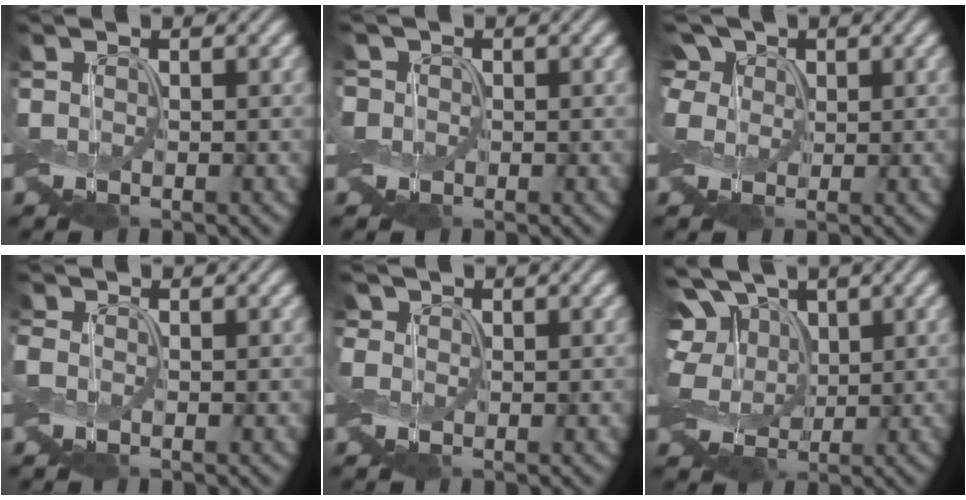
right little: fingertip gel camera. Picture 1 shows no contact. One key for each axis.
{"total": 1.1, "fx": -0.1, "fy": 1.1, "fz": -0.1, "tx": 0.003, "ty": 0.003, "tz": -0.010}
{"total": 3.8, "fx": 1.9, "fy": 2.9, "fz": 1.5, "tx": -0.047, "ty": 0.009, "tz": 0.032}
{"total": 0.5, "fx": -0.3, "fy": 0.4, "fz": 0.2, "tx": -0.006, "ty": 0.003, "tz": -0.005}
{"total": 1.3, "fx": 0.8, "fy": 1.1, "fz": 0.1, "tx": -0.009, "ty": 0.006, "tz": 0.012}
{"total": 10.9, "fx": 3.2, "fy": 7.7, "fz": 6.9, "tx": -0.136, "ty": 0.021, "tz": 0.037}